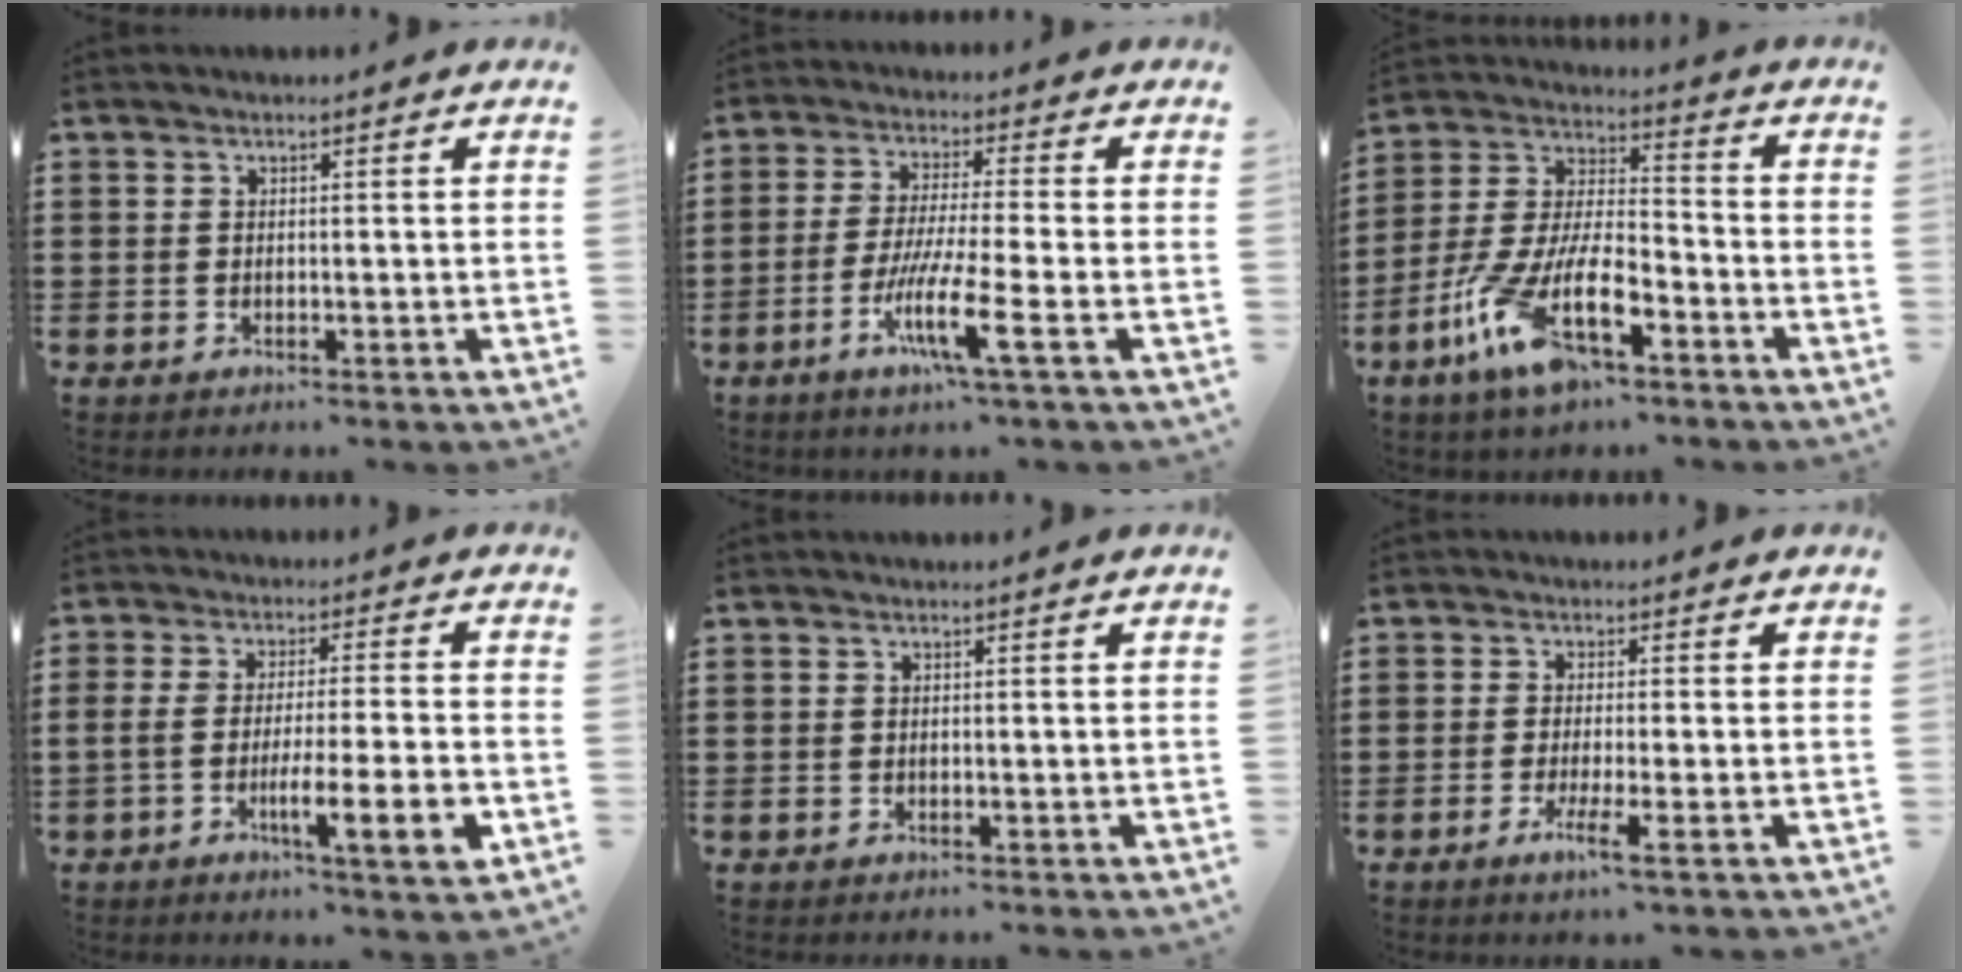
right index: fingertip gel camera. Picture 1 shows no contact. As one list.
[{"total": 9.3, "force": [-4.2, 0.6, 8.2], "torque": [-0.162, -0.010, -0.081]}, {"total": 12.7, "force": [-6.9, 4.5, 9.6], "torque": [-0.223, -0.004, -0.137]}, {"total": 9.4, "force": [-3.4, 1.6, 8.6], "torque": [-0.141, -0.005, -0.062]}, {"total": 0.0}, {"total": 3.6, "force": [-1.9, 0.1, 3.1], "torque": [-0.066, -0.013, -0.036]}]